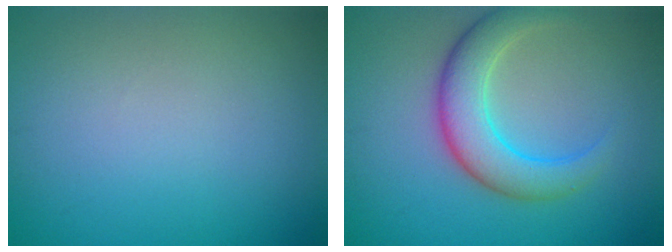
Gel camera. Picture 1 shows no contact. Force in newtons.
{"total": 5.2, "press": 5.2, "slide": 0.1}